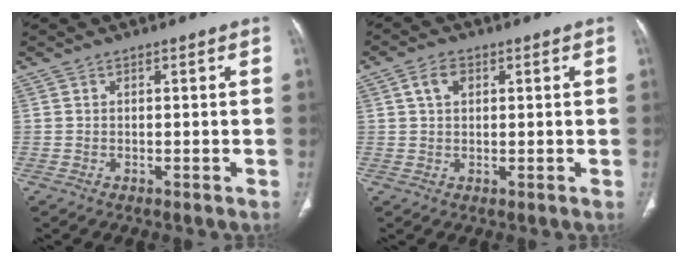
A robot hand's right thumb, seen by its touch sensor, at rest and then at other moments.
{"total": 3.7, "force": [1.2, 2.5, 2.4], "torque": [-0.041, 0.006, 0.023]}